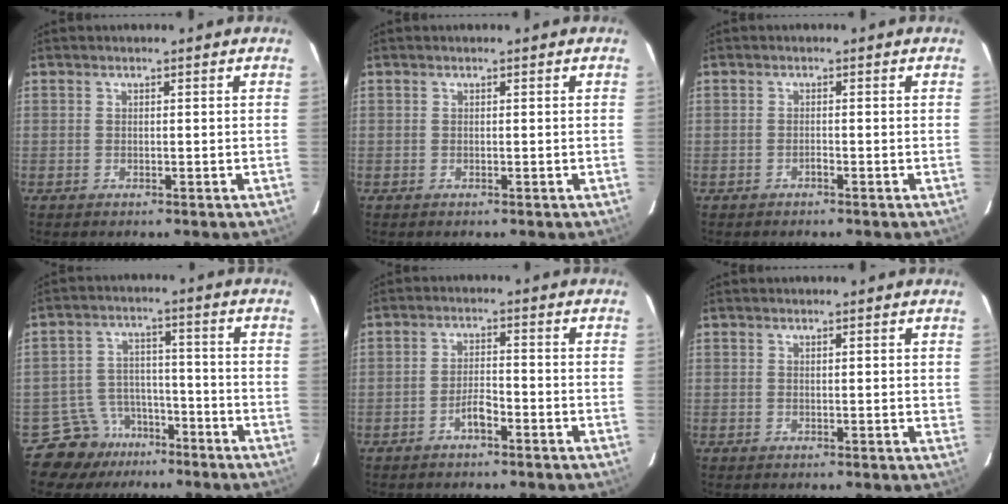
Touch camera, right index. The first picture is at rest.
{"total": 0.0}
{"total": 0.5, "force": [-0.4, 0.0, 0.3], "torque": [-0.007, 0.001, -0.008]}
{"total": 7.7, "force": [-5.4, 5.5, -0.3], "torque": [0.005, 0.036, -0.085]}
{"total": 2.9, "force": [-1.8, 0.8, 2.2], "torque": [-0.039, 0.005, -0.032]}
{"total": 1.3, "force": [0.9, 0.3, 1.0], "torque": [-0.018, 0.000, 0.011]}